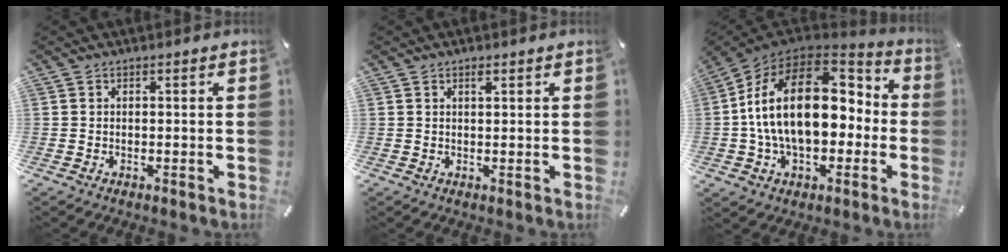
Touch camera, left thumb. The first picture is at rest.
{"total": 1.1, "force": [0.6, 0.2, 0.8], "torque": [-0.018, -0.001, 0.010]}
{"total": 23.2, "force": [1.6, 15.0, 17.6], "torque": [-0.326, 0.008, 0.034]}